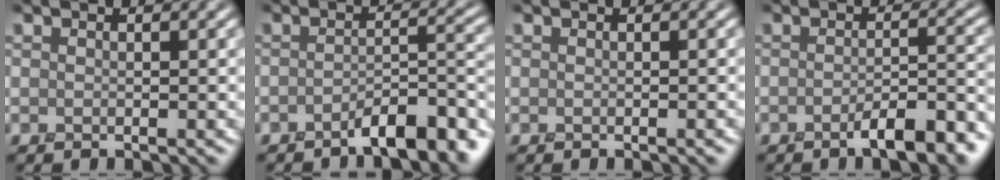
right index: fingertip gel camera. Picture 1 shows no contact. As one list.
[{"total": 5.3, "force": [-3.8, 1.3, 3.4], "torque": [-0.050, 0.007, -0.058]}, {"total": 0.7, "force": [-0.4, 0.2, 0.5], "torque": [-0.010, -0.004, -0.007]}, {"total": 5.0, "force": [-3.3, 1.1, 3.6], "torque": [-0.057, -0.001, -0.048]}]